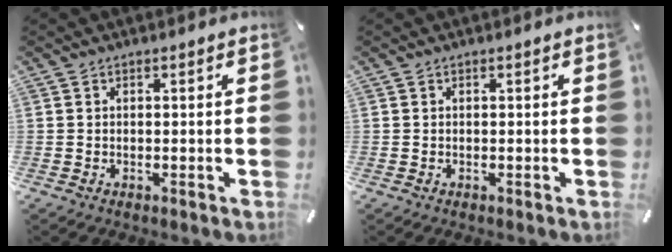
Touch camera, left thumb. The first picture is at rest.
{"total": 0.0}